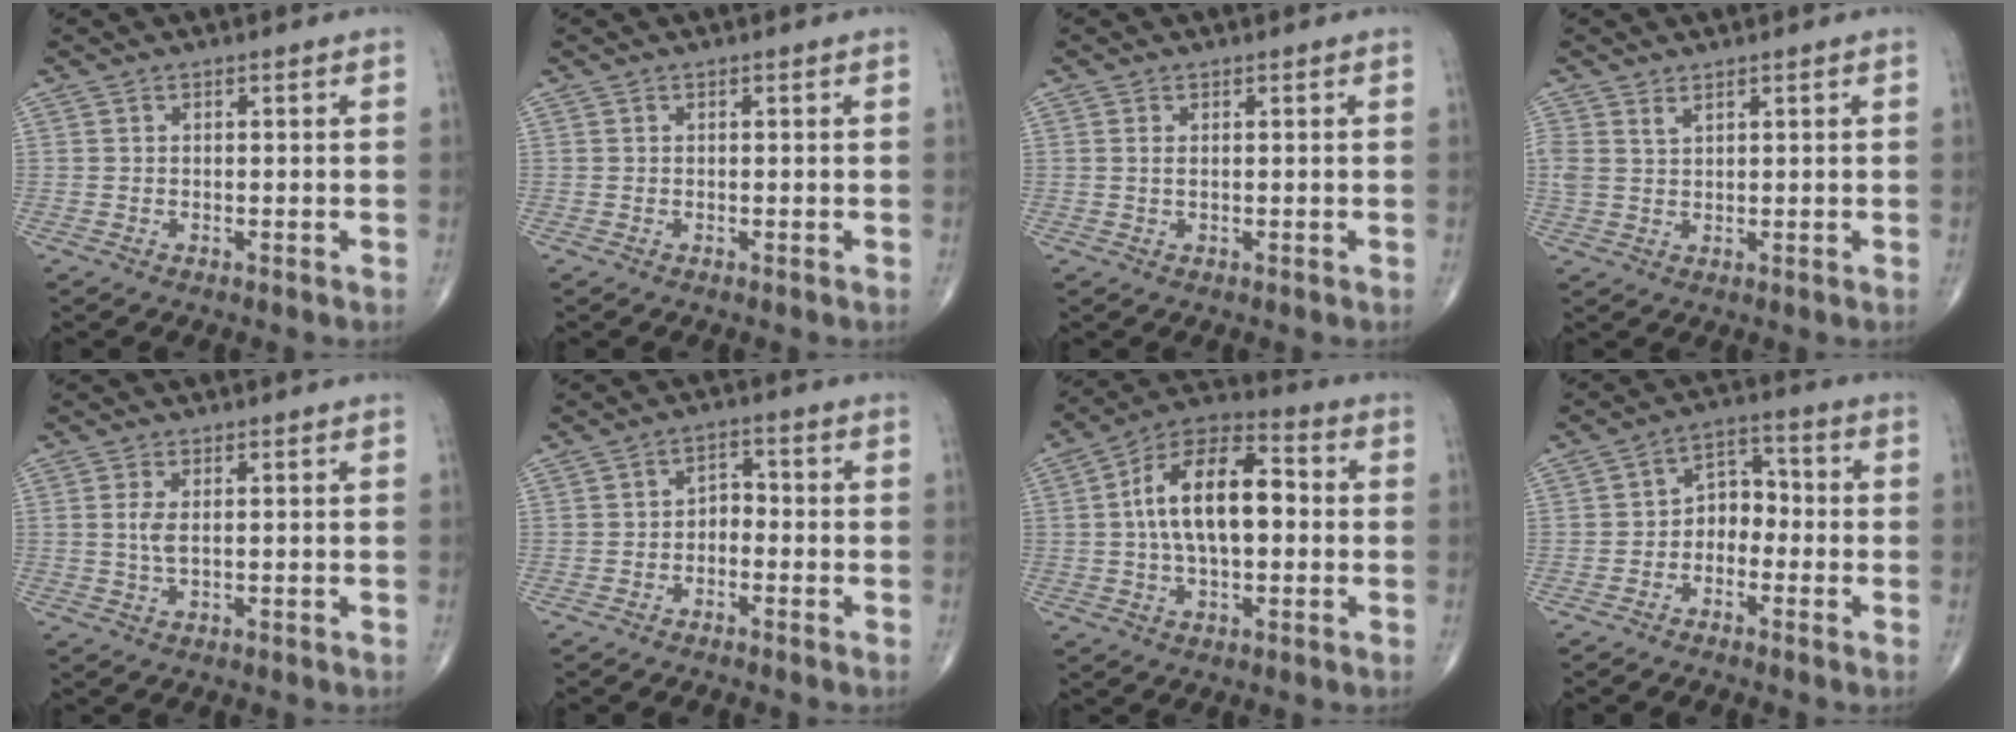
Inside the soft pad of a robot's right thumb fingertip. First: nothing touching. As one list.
[{"total": 0.0}, {"total": 0.9, "force": [0.2, 0.4, 0.8], "torque": [-0.019, 0.000, 0.005]}, {"total": 2.5, "force": [1.6, 1.2, 1.5], "torque": [-0.035, -0.003, 0.041]}, {"total": 2.8, "force": [0.4, 1.0, 2.5], "torque": [-0.061, -0.002, 0.012]}, {"total": 3.2, "force": [-1.3, 2.1, 1.9], "torque": [-0.018, 0.026, -0.032]}, {"total": 16.2, "force": [0.8, 8.4, 13.9], "torque": [-0.231, 0.032, 0.004]}, {"total": 6.0, "force": [-1.8, 4.4, 3.7], "torque": [-0.033, 0.036, -0.047]}]